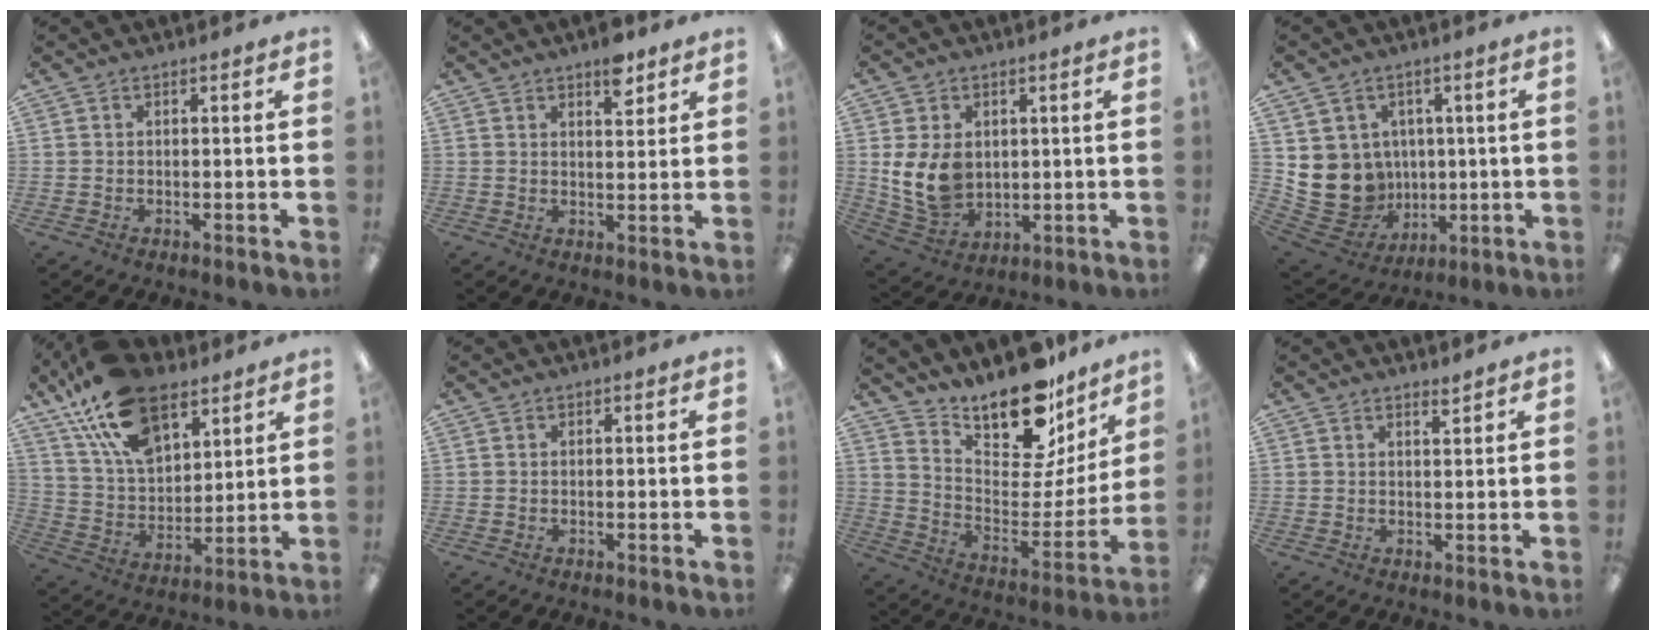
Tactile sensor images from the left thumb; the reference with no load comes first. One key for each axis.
{"total": 5.9, "fx": 4.1, "fy": 2.3, "fz": 3.5, "tx": -0.030, "ty": -0.028, "tz": 0.064}
{"total": 10.4, "fx": 1.7, "fy": 8.0, "fz": 6.5, "tx": -0.149, "ty": -0.005, "tz": 0.033}
{"total": 10.4, "fx": 0.3, "fy": 10.2, "fz": 2.2, "tx": -0.080, "ty": -0.017, "tz": 0.018}
{"total": 19.8, "fx": 12.1, "fy": 10.6, "fz": 11.5, "tx": -0.222, "ty": -0.045, "tz": 0.219}
{"total": 0.0}
{"total": 20.6, "fx": 17.3, "fy": 7.4, "fz": 8.4, "tx": -0.120, "ty": -0.141, "tz": 0.299}
{"total": 1.9, "fx": 1.8, "fy": 0.2, "fz": 0.6, "tx": -0.006, "ty": -0.009, "tz": 0.030}